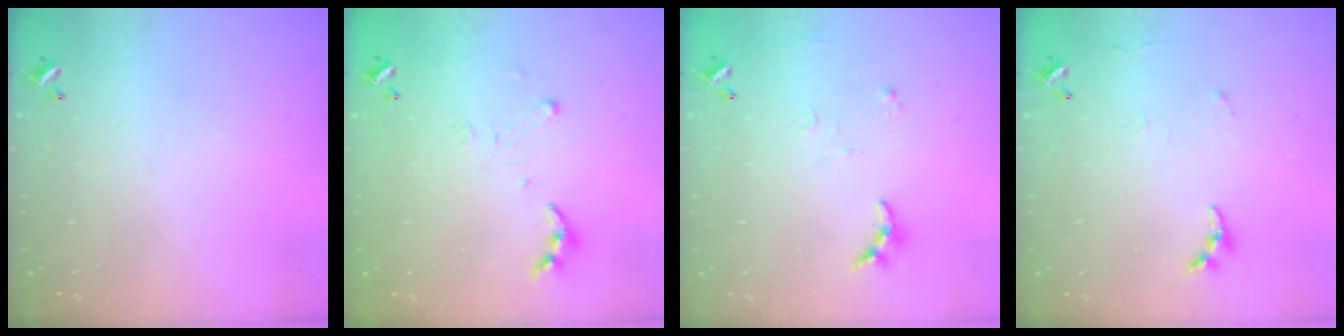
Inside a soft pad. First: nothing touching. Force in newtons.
{"total": 5.8, "press": 5.8, "slide": 0.6}
{"total": 7.9, "press": 7.9, "slide": 0.5}
{"total": 5.2, "press": 5.2, "slide": 0.5}